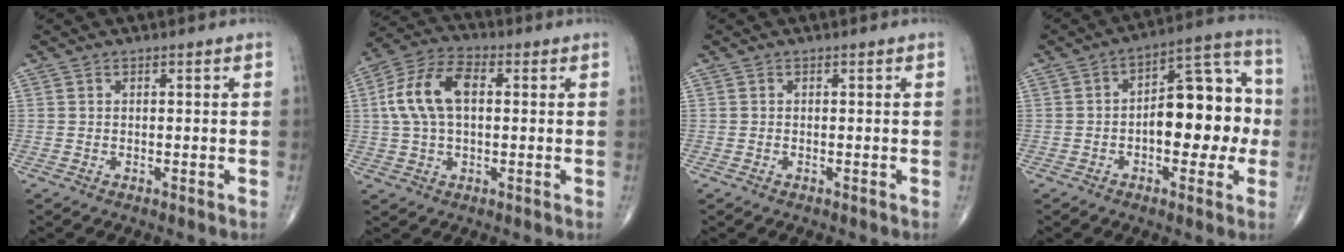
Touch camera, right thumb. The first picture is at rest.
{"total": 11.4, "force": [1.5, 6.5, 9.3], "torque": [-0.186, 0.027, 0.024]}
{"total": 0.0}
{"total": 15.3, "force": [-1.4, 7.8, 13.1], "torque": [-0.143, 0.041, -0.026]}